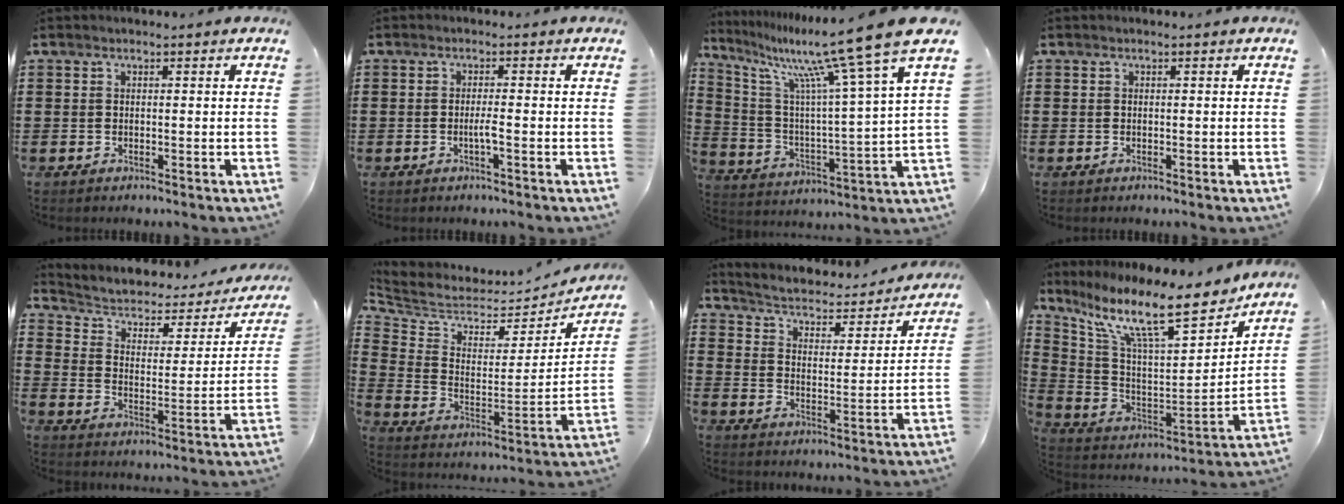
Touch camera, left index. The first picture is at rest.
{"total": 1.8, "force": [-0.6, 0.0, 1.7], "torque": [-0.032, 0.001, -0.012]}
{"total": 14.1, "force": [10.9, 0.0, 9.0], "torque": [-0.191, -0.073, 0.168]}
{"total": 0.0}
{"total": 3.1, "force": [1.8, 2.1, 1.5], "torque": [-0.043, -0.015, 0.021]}
{"total": 4.8, "force": [4.3, 2.0, 0.7], "torque": [-0.045, -0.043, 0.073]}
{"total": 2.7, "force": [2.6, 0.6, 0.8], "torque": [-0.034, -0.028, 0.032]}
{"total": 14.3, "force": [10.6, 2.4, 9.4], "torque": [-0.200, -0.066, 0.173]}